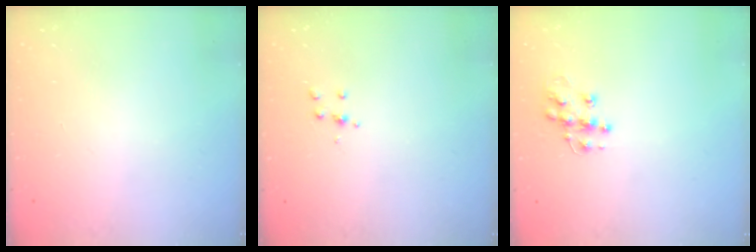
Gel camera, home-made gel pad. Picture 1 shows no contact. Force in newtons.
{"total": 3.5, "press": 3.4, "slide": 0.4}
{"total": 9.6, "press": 9.5, "slide": 0.5}